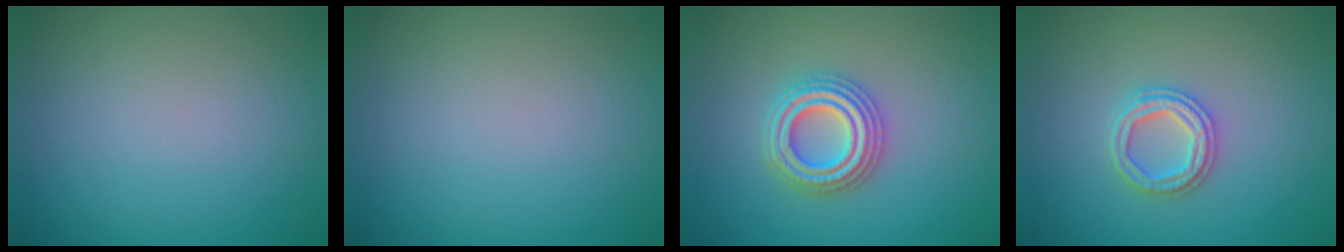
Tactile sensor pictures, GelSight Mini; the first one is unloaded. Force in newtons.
{"total": 0.0}
{"total": 4.0, "press": 4.0, "slide": 0.8}
{"total": 2.4, "press": 2.4, "slide": 0.3}